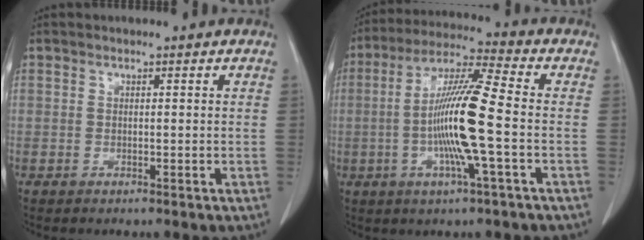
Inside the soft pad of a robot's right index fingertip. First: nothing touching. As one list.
[{"total": 13.3, "force": [-2.0, -0.2, 13.2], "torque": [-0.252, 0.000, -0.048]}]